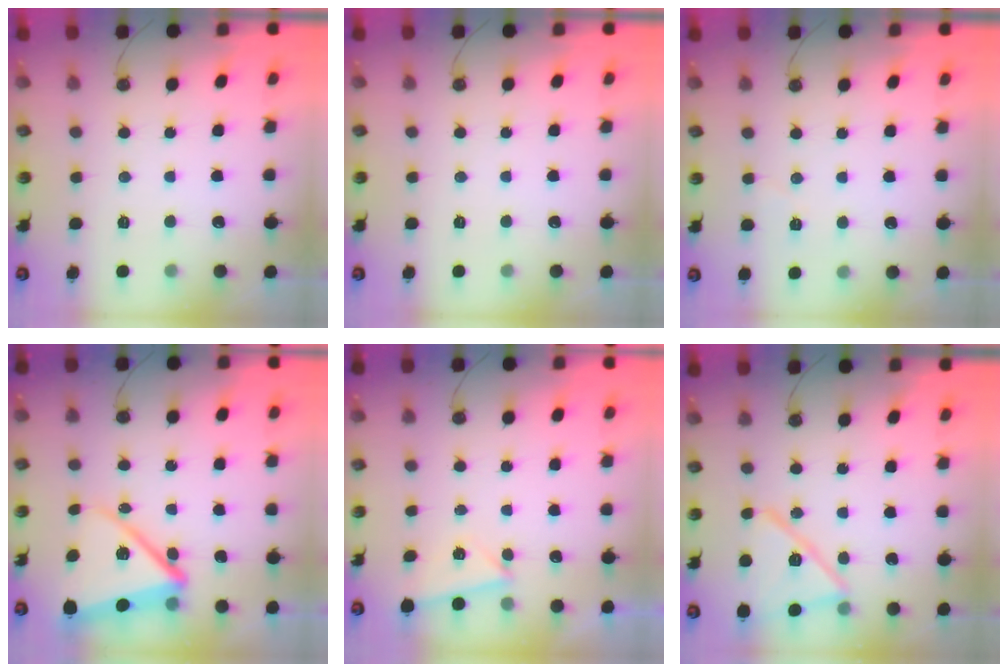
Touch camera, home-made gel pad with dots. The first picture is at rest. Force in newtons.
{"total": 0.0}
{"total": 3.0, "press": 2.4, "slide": 1.7}
{"total": 15.1, "press": 15.0, "slide": 1.5}
{"total": 2.0, "press": 1.7, "slide": 1.0}
{"total": 15.2, "press": 15.2, "slide": 0.4}